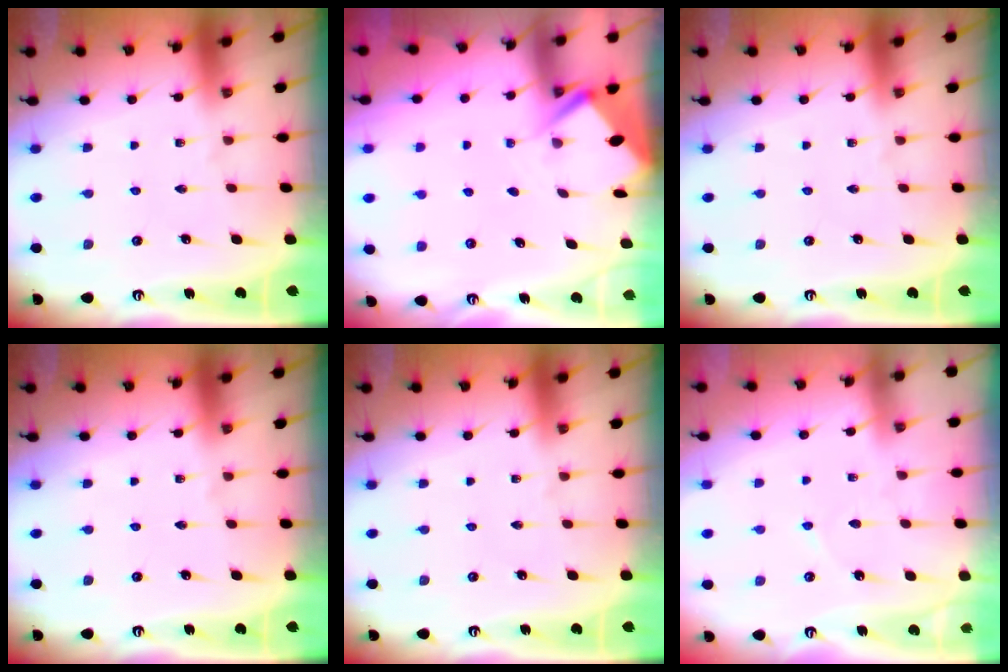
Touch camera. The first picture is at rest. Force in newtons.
{"total": 2.9, "press": 2.8, "slide": 0.3}
{"total": 0.0}
{"total": 0.0}
{"total": 0.0}
{"total": 2.6, "press": 2.5, "slide": 0.3}